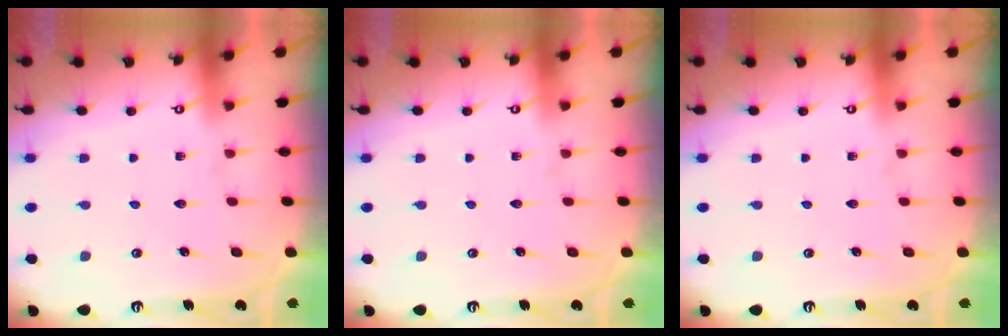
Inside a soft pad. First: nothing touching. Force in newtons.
{"total": 0.0}
{"total": 0.0}